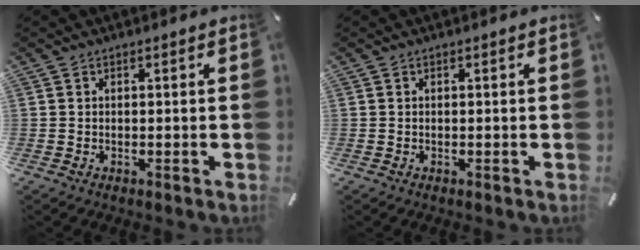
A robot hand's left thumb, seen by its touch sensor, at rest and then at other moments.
{"total": 0.0}